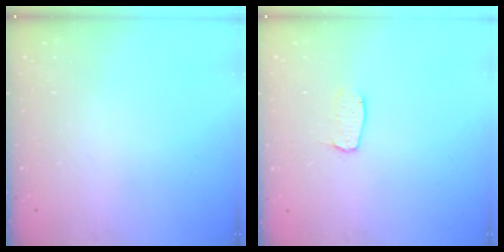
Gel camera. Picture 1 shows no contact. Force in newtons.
{"total": 3.6, "press": 3.6, "slide": 0.3}